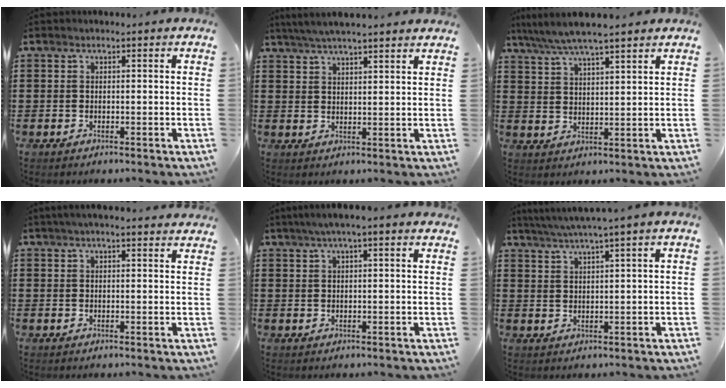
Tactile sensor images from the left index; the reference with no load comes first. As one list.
[{"total": 4.1, "force": [3.8, -0.2, 1.4], "torque": [-0.038, -0.006, 0.069]}, {"total": 5.3, "force": [4.6, 0.2, 2.5], "torque": [-0.063, -0.017, 0.081]}, {"total": 2.2, "force": [1.8, 0.2, 1.2], "torque": [-0.026, 0.005, 0.033]}, {"total": 2.6, "force": [1.5, 0.0, 2.2], "torque": [-0.044, 0.003, 0.025]}, {"total": 3.1, "force": [2.1, -0.6, 2.2], "torque": [-0.044, -0.005, 0.035]}]